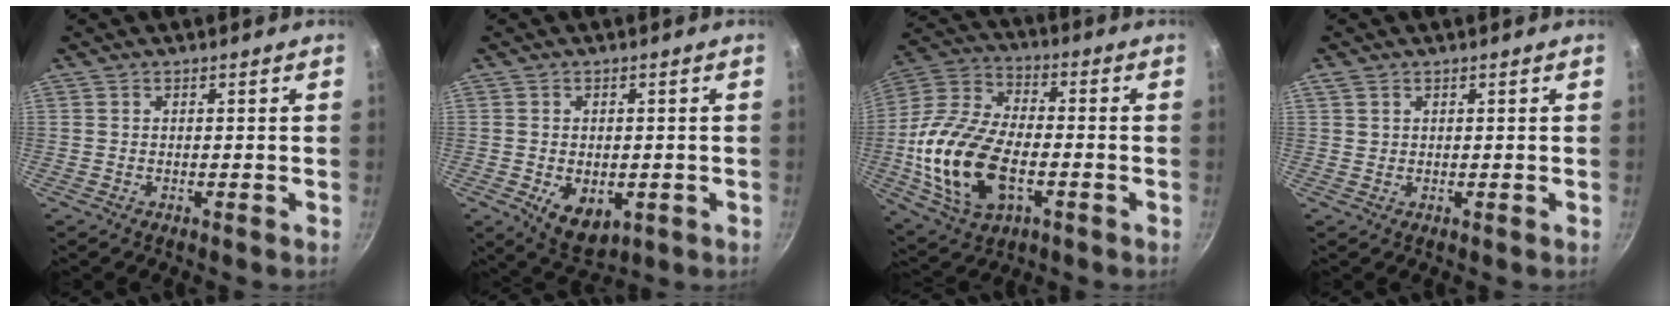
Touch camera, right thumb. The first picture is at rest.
{"total": 7.7, "force": [-1.7, 5.1, 5.5], "torque": [-0.069, -0.011, -0.010]}
{"total": 21.0, "force": [-4.1, 12.1, 16.6], "torque": [-0.325, 0.024, -0.079]}
{"total": 1.4, "force": [0.9, 0.9, 0.7], "torque": [-0.014, 0.003, 0.020]}